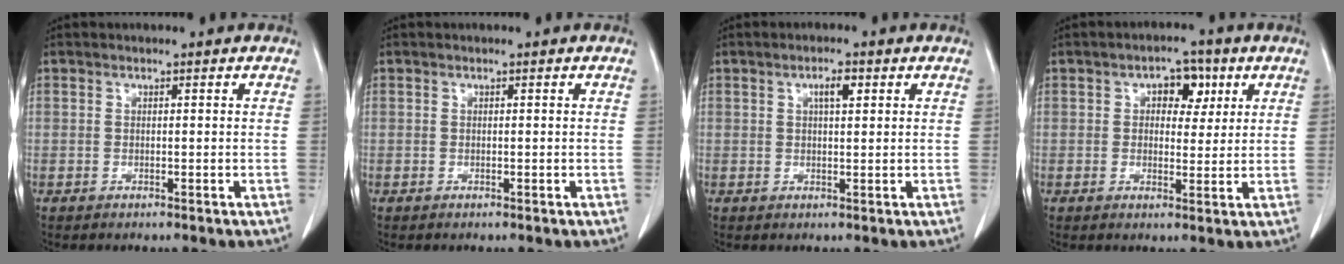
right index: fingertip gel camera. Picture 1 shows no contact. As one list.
[{"total": 0.0}, {"total": 2.5, "force": [1.0, 0.7, 2.2], "torque": [-0.040, 0.001, 0.017]}, {"total": 5.0, "force": [1.9, 3.0, 3.5], "torque": [-0.044, 0.014, 0.026]}]